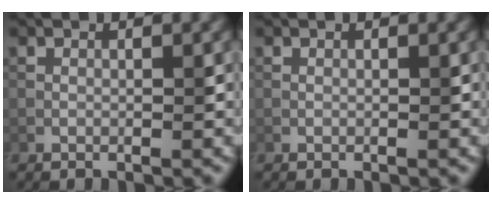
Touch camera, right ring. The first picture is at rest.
{"total": 0.0}